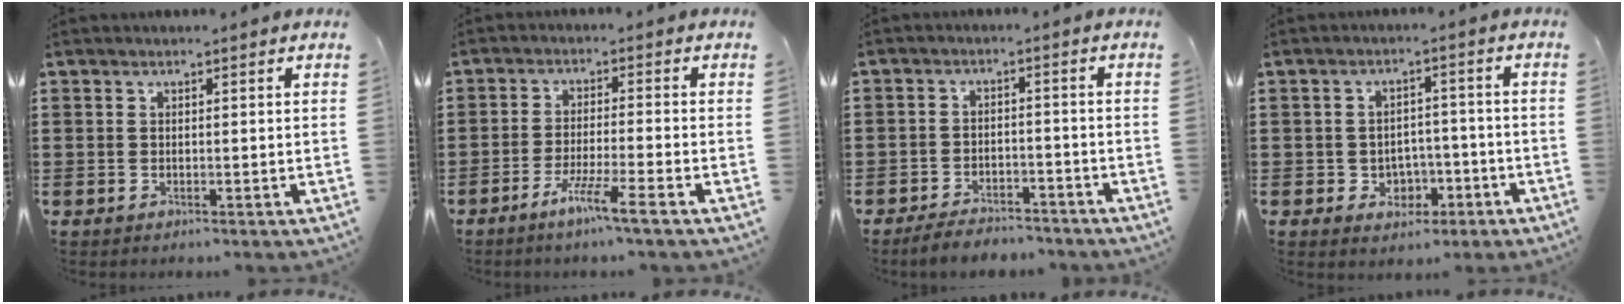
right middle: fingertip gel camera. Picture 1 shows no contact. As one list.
[{"total": 5.1, "force": [-3.6, -0.4, 3.5], "torque": [-0.062, -0.009, -0.066]}, {"total": 3.9, "force": [-3.8, 0.8, 0.0], "torque": [-0.004, 0.007, -0.080]}, {"total": 3.4, "force": [-1.6, 2.7, 1.4], "torque": [-0.035, 0.007, -0.035]}]